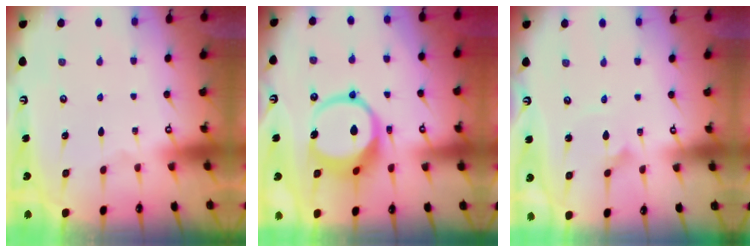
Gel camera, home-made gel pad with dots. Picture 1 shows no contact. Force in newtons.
{"total": 11.4, "press": 11.3, "slide": 1.7}
{"total": 1.7, "press": 1.6, "slide": 0.1}